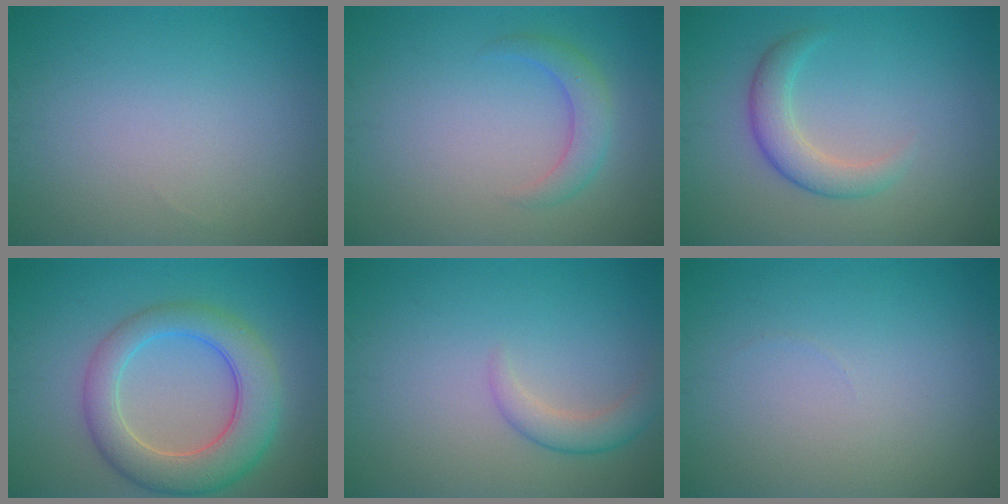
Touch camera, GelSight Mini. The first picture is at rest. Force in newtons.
{"total": 2.4, "press": 2.4, "slide": 0.0}
{"total": 3.0, "press": 3.0, "slide": 0.1}
{"total": 7.0, "press": 7.0, "slide": 0.3}
{"total": 2.3, "press": 2.3, "slide": 0.1}
{"total": 0.0}